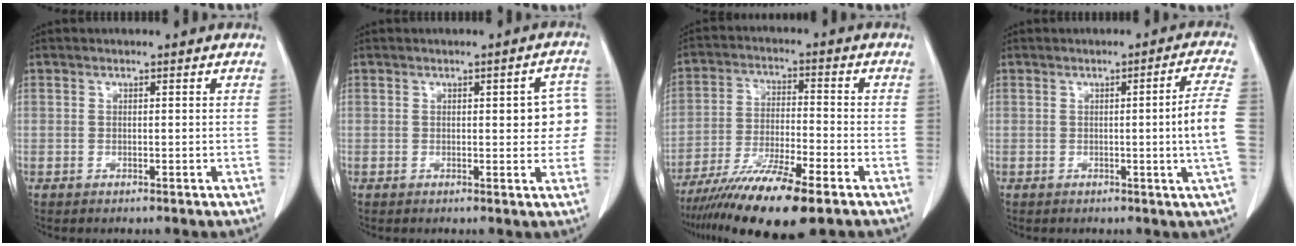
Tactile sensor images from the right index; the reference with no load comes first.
{"total": 6.3, "force": [0.5, 2.1, 5.9], "torque": [-0.054, 0.014, 0.003]}
{"total": 12.7, "force": [-8.7, 1.2, 9.1], "torque": [-0.166, -0.031, -0.153]}
{"total": 5.6, "force": [-0.3, -0.8, 5.6], "torque": [-0.074, -0.004, -0.007]}